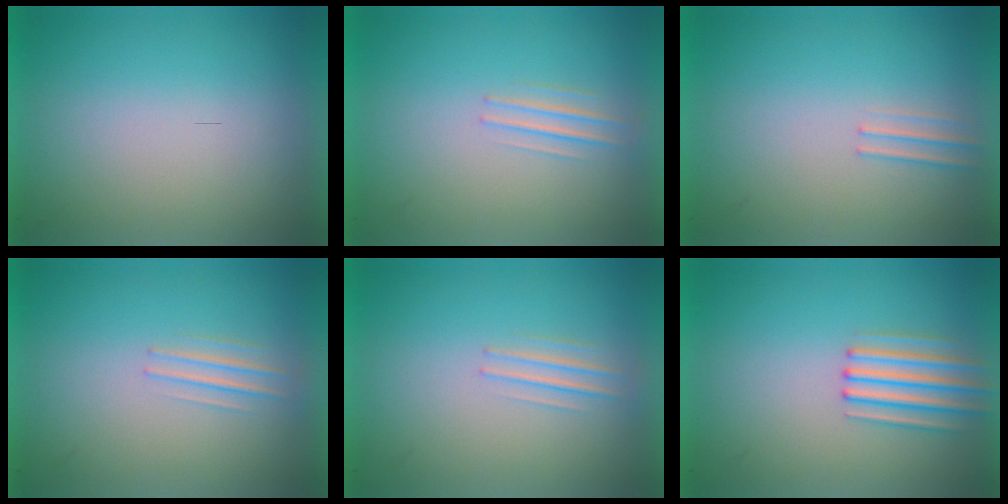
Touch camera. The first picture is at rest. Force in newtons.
{"total": 1.3}
{"total": 1.2}
{"total": 1.3}
{"total": 1.3}
{"total": 2.7}